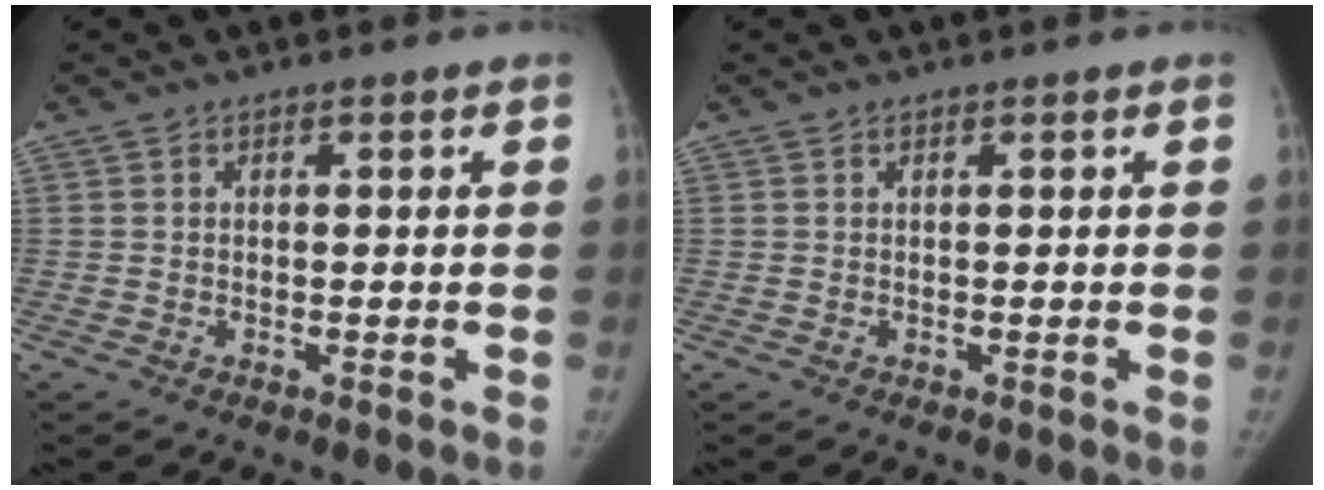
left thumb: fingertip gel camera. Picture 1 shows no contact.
{"total": 0.0}